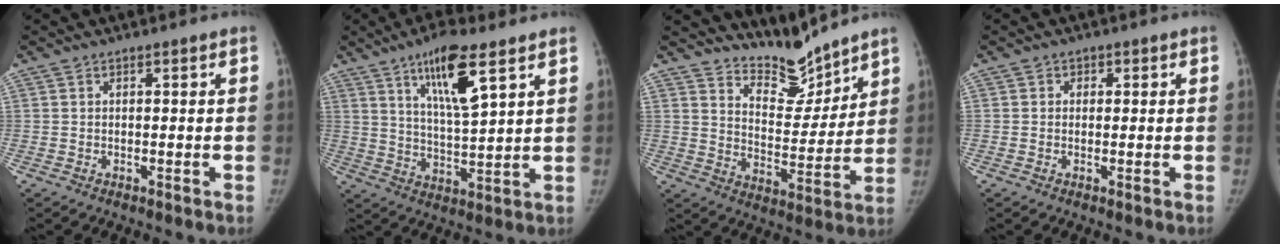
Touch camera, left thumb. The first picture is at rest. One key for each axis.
{"total": 12.1, "fx": 6.6, "fy": 2.7, "fz": 9.8, "tx": -0.162, "ty": -0.038, "tz": 0.120}
{"total": 9.9, "fx": 9.4, "fy": 2.6, "fz": 1.7, "tx": 0.008, "ty": -0.082, "tz": 0.172}
{"total": 1.3, "fx": 0.3, "fy": 1.2, "fz": 0.2, "tx": 0.011, "ty": 0.002, "tz": -0.001}